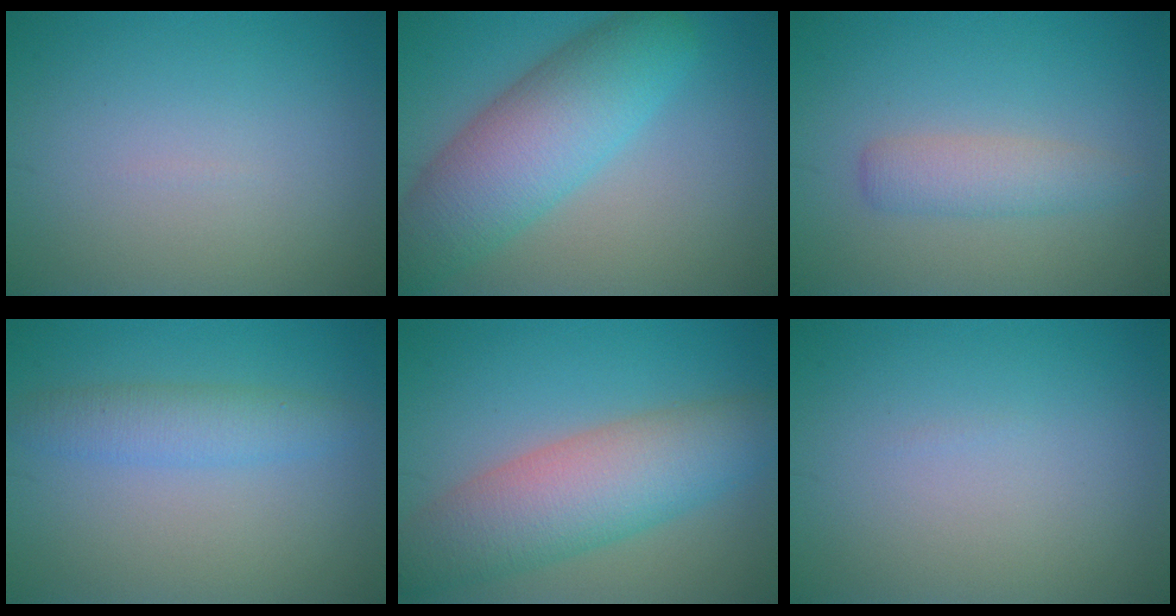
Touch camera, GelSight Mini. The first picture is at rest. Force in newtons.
{"total": 8.2, "press": 8.2, "slide": 0.3}
{"total": 2.5, "press": 2.5, "slide": 0.0}
{"total": 2.9, "press": 2.9, "slide": 0.1}
{"total": 7.9, "press": 7.9, "slide": 0.5}
{"total": 0.0}